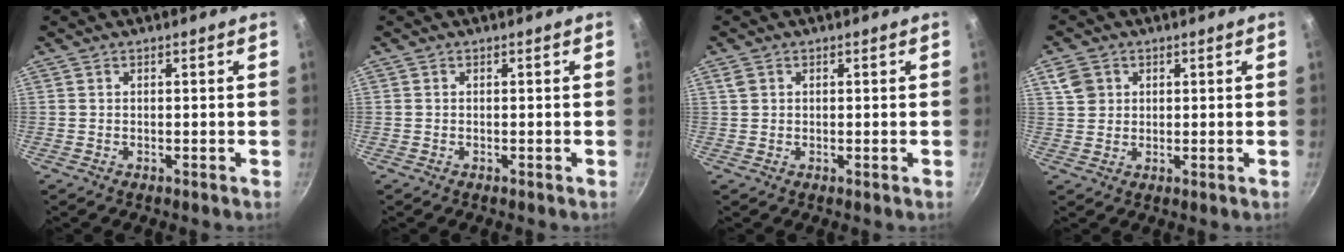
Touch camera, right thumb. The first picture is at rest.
{"total": 0.0}
{"total": 1.5, "force": [0.5, 1.2, 0.8], "torque": [-0.012, 0.002, 0.009]}
{"total": 4.5, "force": [1.6, 3.8, 1.7], "torque": [-0.016, 0.003, 0.032]}